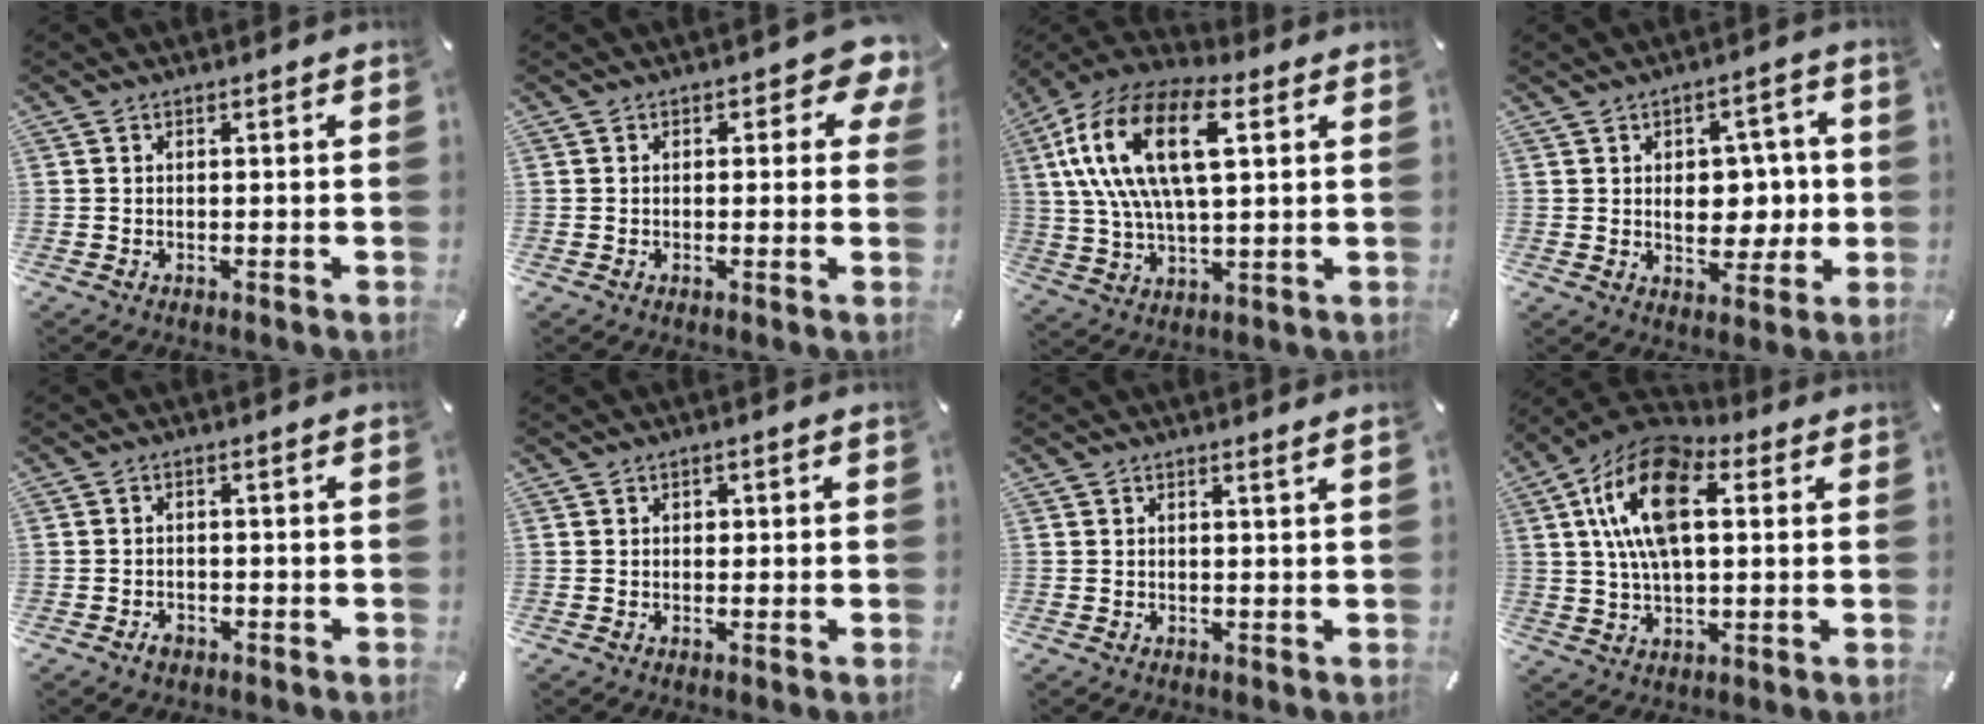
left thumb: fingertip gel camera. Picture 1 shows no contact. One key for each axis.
{"total": 5.1, "fx": 1.9, "fy": 3.2, "fz": 3.5, "tx": -0.031, "ty": -0.001, "tz": 0.026}
{"total": 19.1, "fx": 6.6, "fy": 9.5, "fz": 15.2, "tx": -0.326, "ty": 0.002, "tz": 0.110}
{"total": 9.4, "fx": 0.3, "fy": 6.8, "fz": 6.5, "tx": -0.070, "ty": -0.001, "tz": 0.002}
{"total": 2.1, "fx": -1.4, "fy": 1.4, "fz": 0.8, "tx": -0.015, "ty": 0.008, "tz": -0.027}
{"total": 1.1, "fx": 0.1, "fy": 1.0, "fz": 0.4, "tx": -0.009, "ty": 0.005, "tz": 0.000}
{"total": 0.9, "fx": 0.7, "fy": -0.2, "fz": 0.6, "tx": -0.009, "ty": -0.003, "tz": 0.013}
{"total": 16.3, "fx": 5.1, "fy": 8.8, "fz": 12.7, "tx": -0.258, "ty": 0.005, "tz": 0.089}